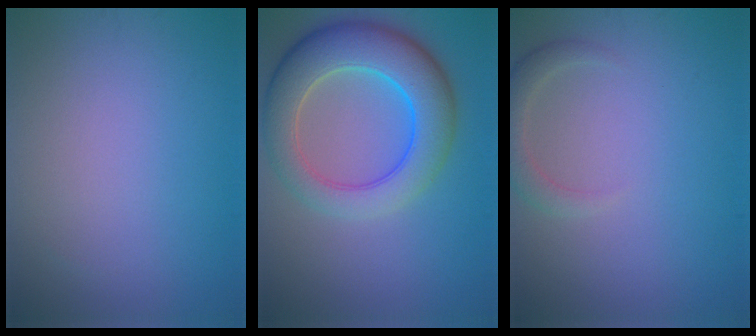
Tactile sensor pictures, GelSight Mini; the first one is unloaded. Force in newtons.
{"total": 8.3, "press": 8.3, "slide": 0.4}
{"total": 2.0, "press": 2.0, "slide": 0.3}